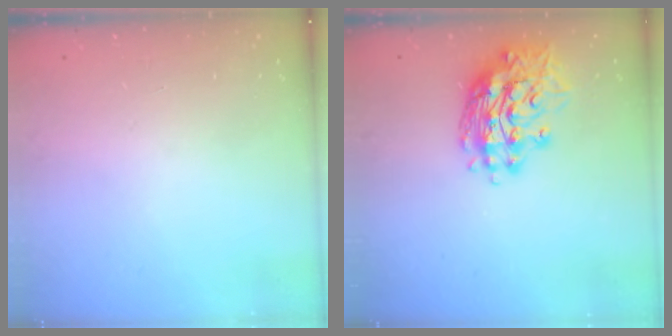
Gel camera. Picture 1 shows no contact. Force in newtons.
{"total": 15.0, "press": 14.9, "slide": 1.4}